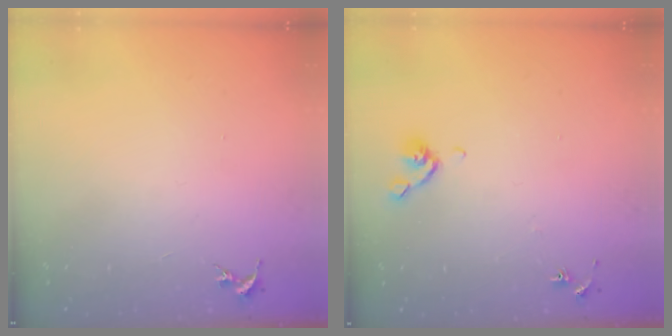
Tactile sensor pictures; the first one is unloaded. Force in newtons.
{"total": 5.2, "press": 5.1, "slide": 1.0}